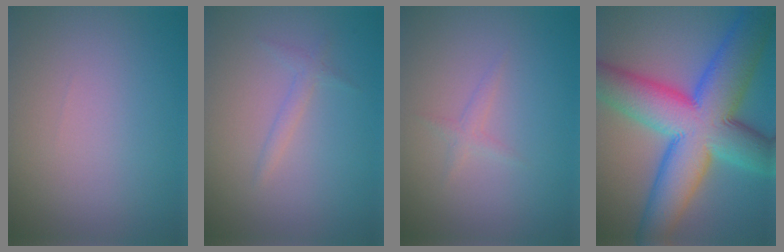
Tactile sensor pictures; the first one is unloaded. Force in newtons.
{"total": 1.1, "press": 1.1, "slide": 0.1}
{"total": 0.5, "press": 0.5, "slide": 0.0}
{"total": 14.5, "press": 14.5, "slide": 0.1}